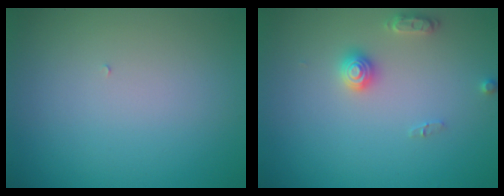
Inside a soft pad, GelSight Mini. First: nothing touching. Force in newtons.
{"total": 2.2, "press": 2.2, "slide": 0.1}